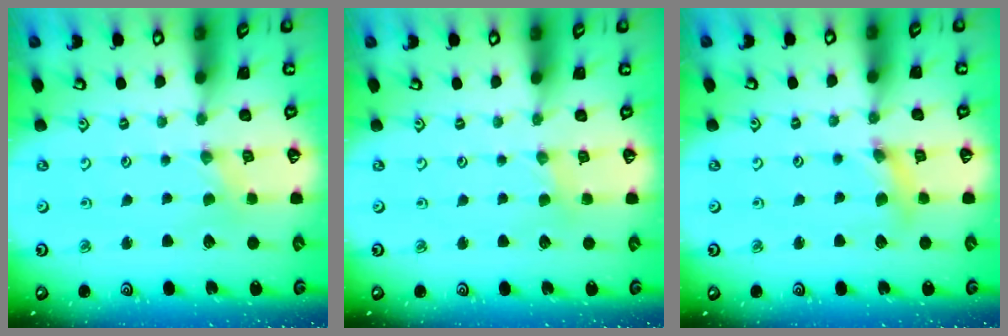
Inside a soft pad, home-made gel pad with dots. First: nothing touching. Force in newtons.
{"total": 1.9, "press": 1.9, "slide": 0.3}
{"total": 5.3, "press": 5.3, "slide": 0.6}